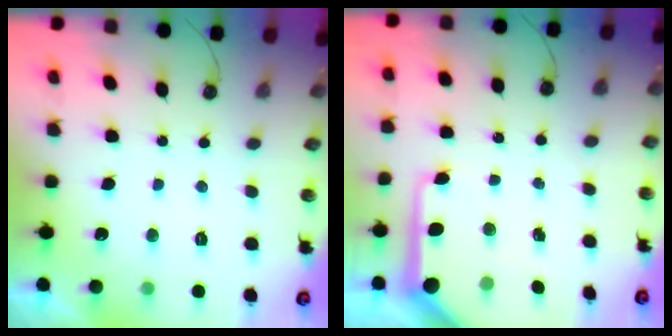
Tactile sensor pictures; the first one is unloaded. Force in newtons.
{"total": 9.7, "press": 9.6, "slide": 1.1}